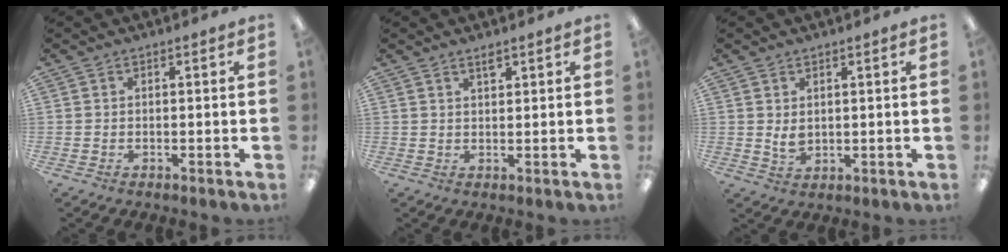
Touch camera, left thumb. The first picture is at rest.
{"total": 2.2, "force": [1.8, 0.6, 1.1], "torque": [-0.018, -0.005, 0.031]}
{"total": 2.9, "force": [1.0, 1.9, 2.0], "torque": [-0.033, -0.002, 0.017]}